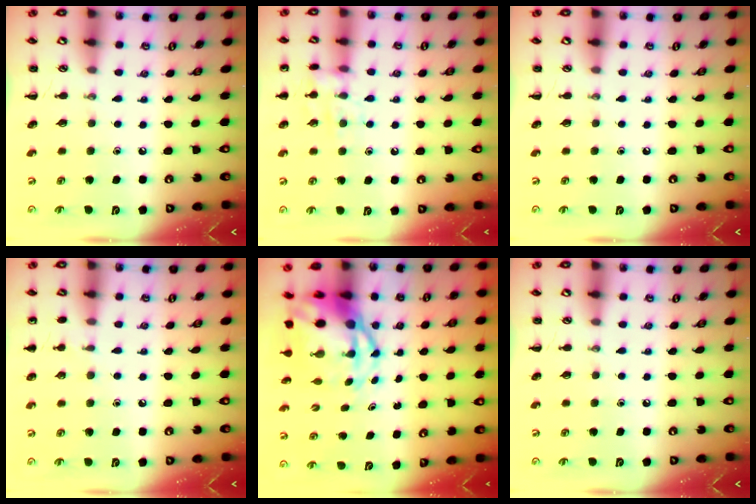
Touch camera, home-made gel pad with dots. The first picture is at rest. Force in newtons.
{"total": 10.2, "press": 10.2, "slide": 0.6}
{"total": 0.0}
{"total": 5.5, "press": 5.2, "slide": 1.8}
{"total": 8.3, "press": 8.0, "slide": 2.2}
{"total": 0.0}